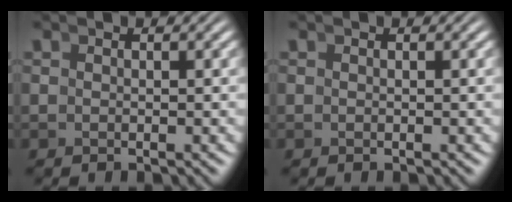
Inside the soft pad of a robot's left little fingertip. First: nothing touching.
{"total": 0.0}